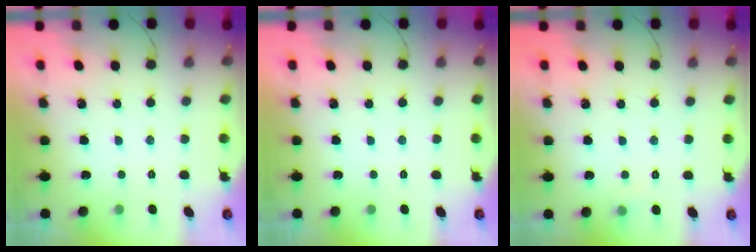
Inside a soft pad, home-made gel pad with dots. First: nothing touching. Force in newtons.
{"total": 0.0}
{"total": 3.1, "press": 2.5, "slide": 1.9}